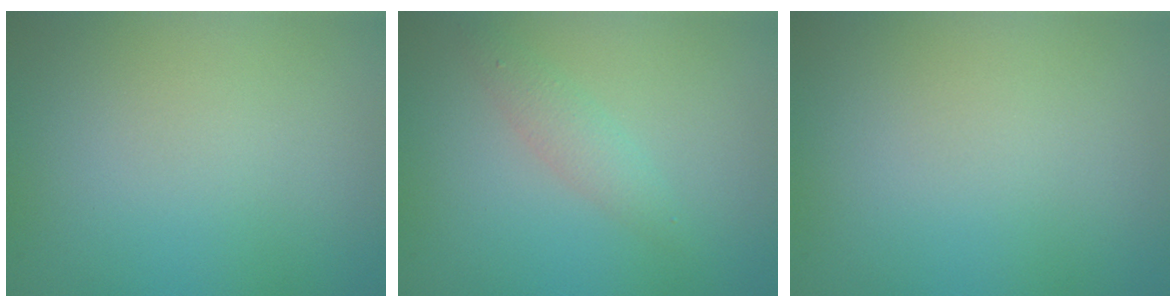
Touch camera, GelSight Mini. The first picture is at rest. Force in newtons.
{"total": 1.6, "press": 1.6, "slide": 0.0}
{"total": 0.0}